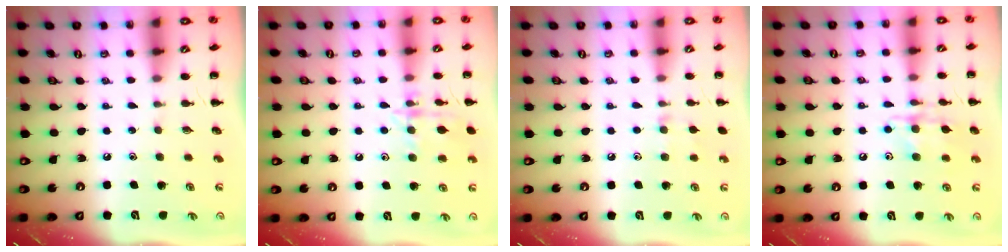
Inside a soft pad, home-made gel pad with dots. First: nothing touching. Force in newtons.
{"total": 11.8, "press": 11.8, "slide": 0.5}
{"total": 6.2, "press": 5.8, "slide": 2.2}
{"total": 10.9, "press": 10.8, "slide": 1.5}